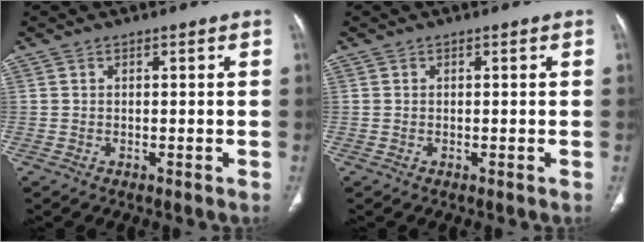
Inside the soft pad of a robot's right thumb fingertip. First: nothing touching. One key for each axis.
{"total": 0.0}